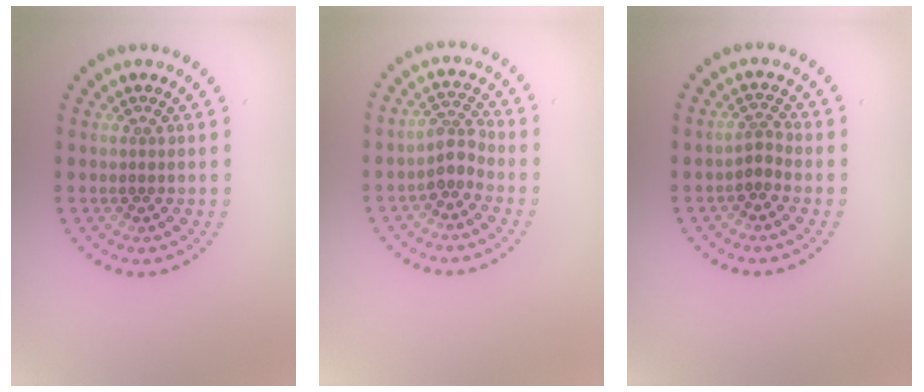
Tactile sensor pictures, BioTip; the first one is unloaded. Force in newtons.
{"total": 2.4, "press": 1.8, "slide": 1.6}
{"total": 1.7, "press": 1.1, "slide": 1.3}